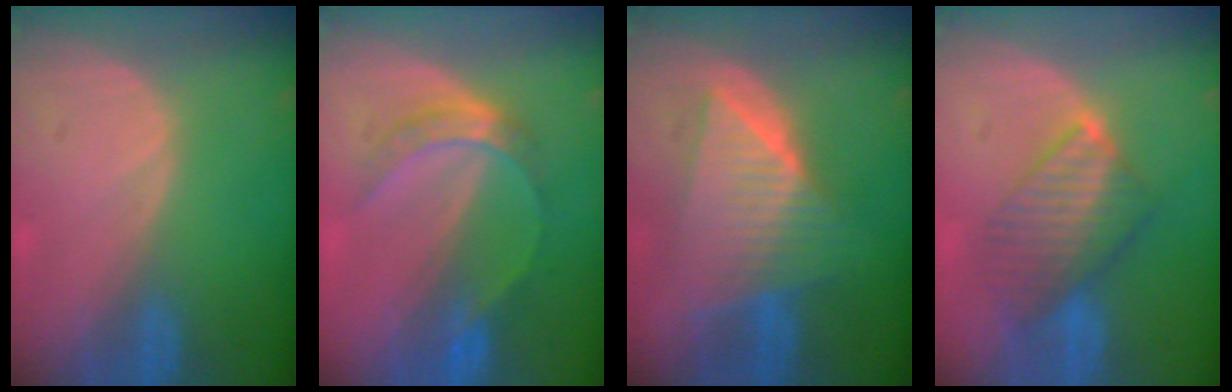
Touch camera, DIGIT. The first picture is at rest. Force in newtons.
{"total": 5.0, "press": 4.8, "slide": 1.4}
{"total": 9.2, "press": 9.2, "slide": 0.5}
{"total": 6.9, "press": 6.8, "slide": 1.2}